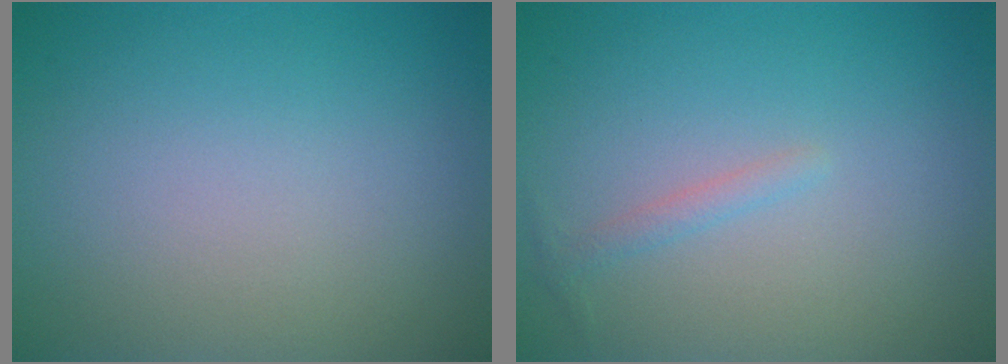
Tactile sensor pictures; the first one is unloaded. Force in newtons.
{"total": 0.9, "press": 0.9, "slide": 0.0}